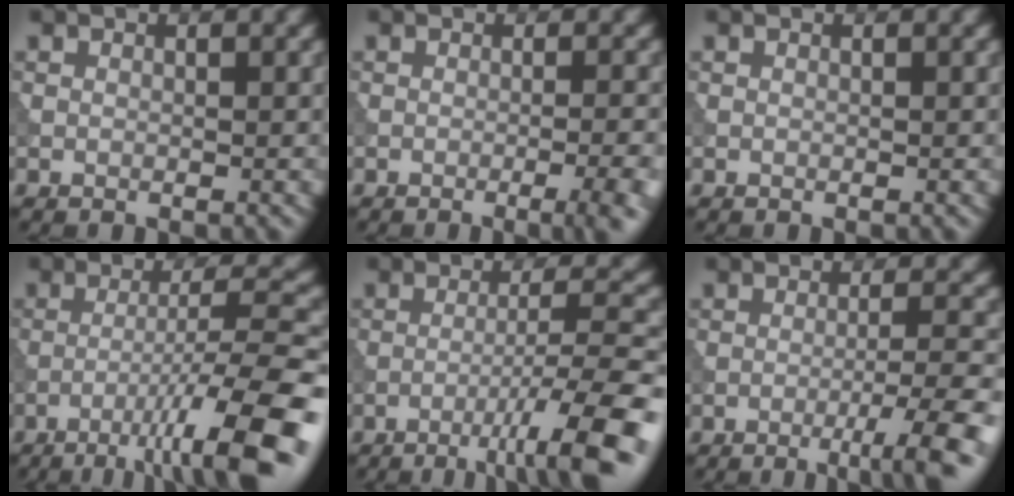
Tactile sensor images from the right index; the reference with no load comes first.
{"total": 5.4, "force": [-2.3, 1.9, 4.4], "torque": [-0.033, 0.010, -0.028]}
{"total": 0.0}
{"total": 11.4, "force": [-6.2, 1.5, 9.4], "torque": [-0.131, 0.017, -0.099]}
{"total": 8.9, "force": [-4.6, 1.0, 7.6], "torque": [-0.105, 0.015, -0.072]}
{"total": 5.9, "force": [-2.7, 0.7, 5.2], "torque": [-0.072, 0.004, -0.046]}